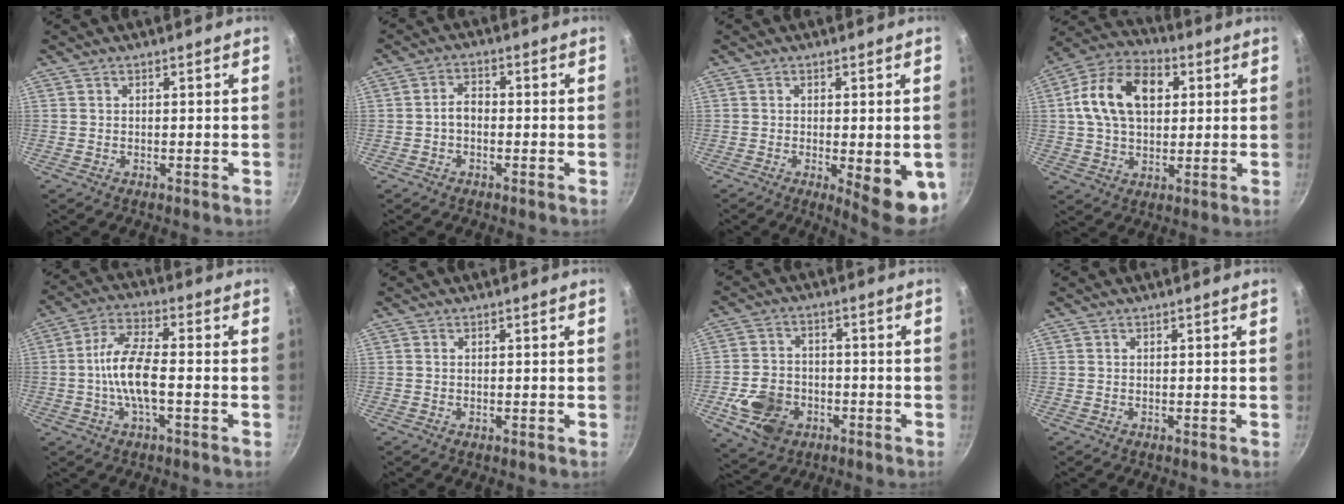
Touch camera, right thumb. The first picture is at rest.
{"total": 3.2, "force": [-0.8, 2.2, 2.3], "torque": [-0.031, 0.019, -0.021]}
{"total": 10.0, "force": [-2.2, 3.1, 9.2], "torque": [-0.098, -0.007, -0.019]}
{"total": 16.0, "force": [3.6, 10.7, 11.3], "torque": [-0.175, 0.017, 0.047]}
{"total": 9.7, "force": [-1.8, 3.3, 8.9], "torque": [-0.170, 0.026, -0.047]}
{"total": 0.0}
{"total": 10.6, "force": [-3.8, 8.1, 5.7], "torque": [-0.090, 0.025, -0.065]}
{"total": 0.0}